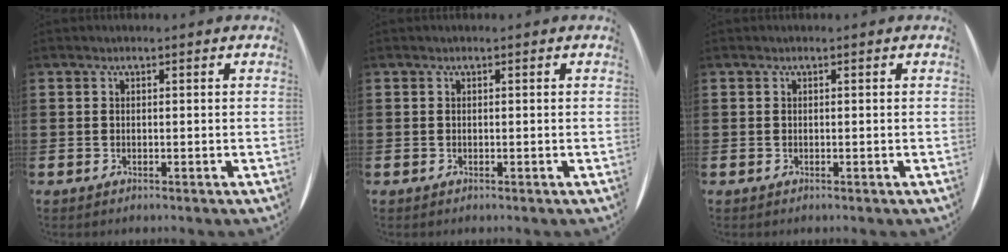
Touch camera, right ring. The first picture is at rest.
{"total": 0.0}
{"total": 0.0}